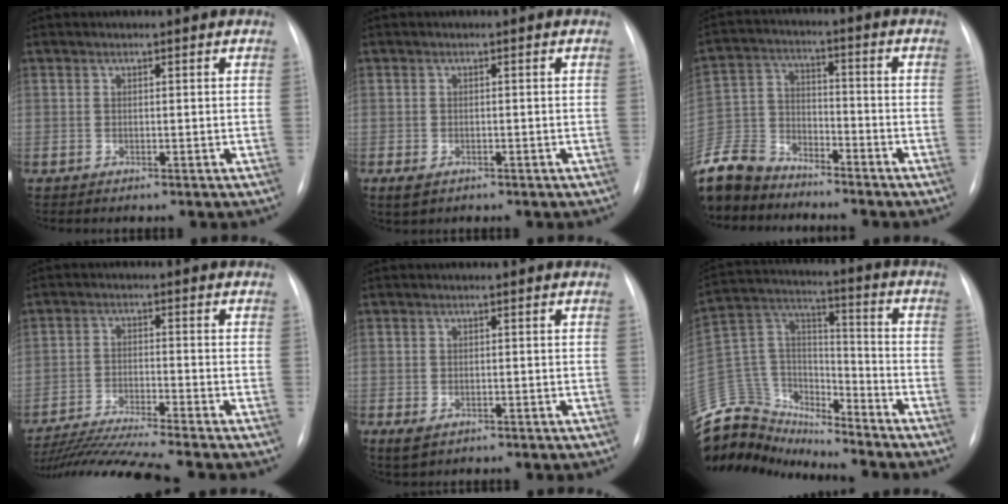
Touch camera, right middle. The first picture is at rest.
{"total": 2.2, "force": [-1.2, 1.4, 1.3], "torque": [-0.026, -0.004, -0.006]}
{"total": 12.7, "force": [-11.5, 4.5, 2.9], "torque": [-0.073, 0.004, -0.219]}
{"total": 12.1, "force": [-10.7, -1.8, 5.3], "torque": [-0.089, -0.024, -0.179]}
{"total": 2.6, "force": [-1.2, 1.7, 1.6], "torque": [-0.033, -0.007, -0.006]}
{"total": 19.5, "force": [-18.1, 6.0, 4.0], "torque": [-0.095, 0.065, -0.304]}